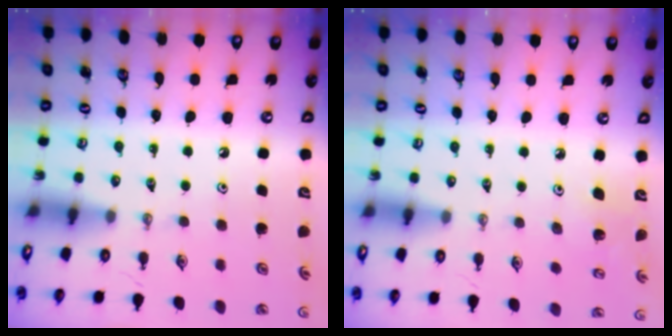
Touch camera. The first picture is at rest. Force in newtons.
{"total": 3.9, "press": 3.9, "slide": 0.4}